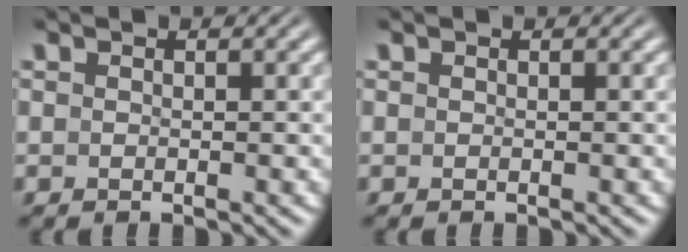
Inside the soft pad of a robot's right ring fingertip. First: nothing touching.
{"total": 0.0}